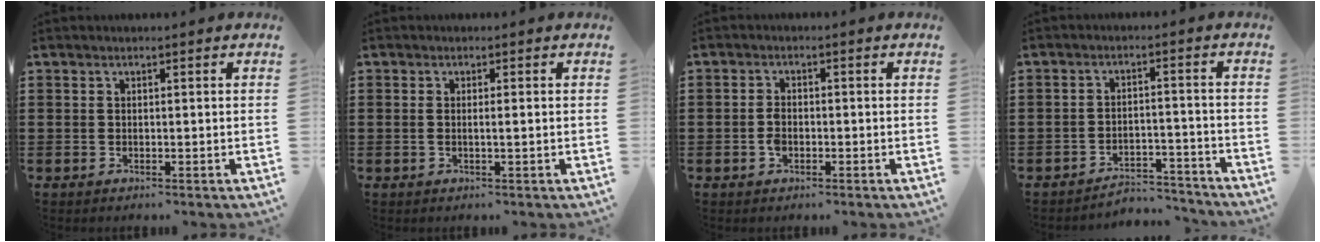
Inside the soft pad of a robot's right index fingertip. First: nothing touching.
{"total": 1.1, "force": [-0.1, 0.0, 1.1], "torque": [-0.021, -0.003, -0.001]}
{"total": 2.0, "force": [-0.7, 1.1, 1.5], "torque": [-0.036, -0.002, -0.014]}
{"total": 4.1, "force": [-4.0, 0.9, 0.6], "torque": [-0.012, 0.007, -0.082]}